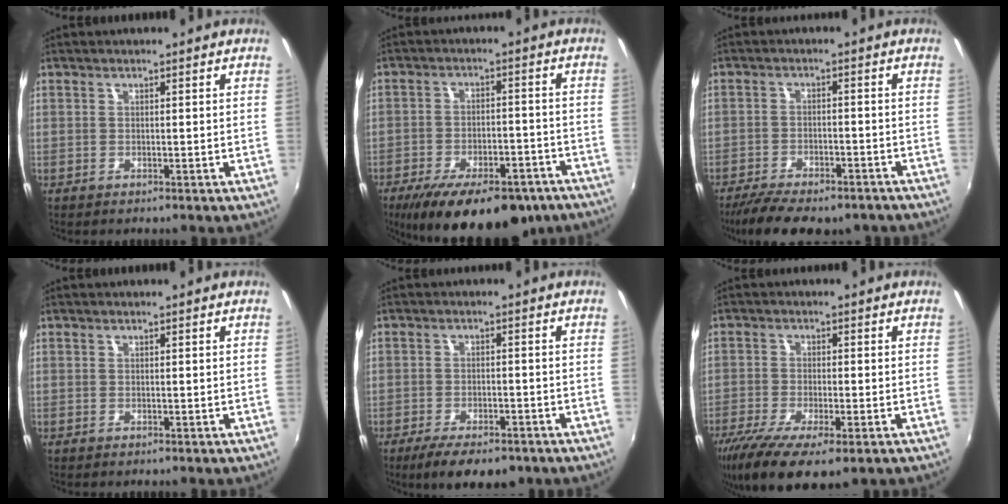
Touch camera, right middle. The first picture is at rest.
{"total": 20.4, "force": [-14.3, 8.3, 11.9], "torque": [-0.214, -0.030, -0.193]}
{"total": 13.3, "force": [-10.6, 4.4, 6.8], "torque": [-0.148, -0.032, -0.158]}
{"total": 0.0}
{"total": 9.2, "force": [-6.7, 3.2, 5.4], "torque": [-0.115, -0.022, -0.104]}
{"total": 12.3, "force": [-7.7, 3.6, 8.9], "torque": [-0.190, -0.050, -0.130]}